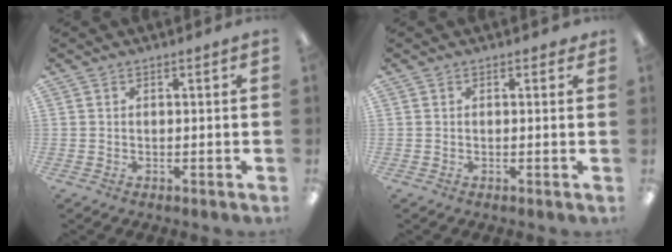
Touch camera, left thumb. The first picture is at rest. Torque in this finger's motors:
{"motor_torque": [0.11, 0.04, 0.23, -0.39, 0.00]}